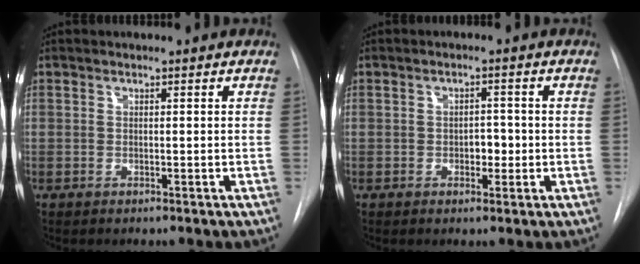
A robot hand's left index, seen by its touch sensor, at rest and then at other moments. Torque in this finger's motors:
{"motor_torque": [0.10, 0.02, 0.00, 0.03]}